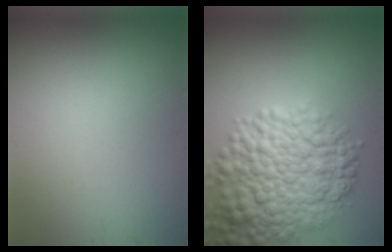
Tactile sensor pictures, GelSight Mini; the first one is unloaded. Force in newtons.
{"total": 8.8, "press": 8.8, "slide": 0.3}